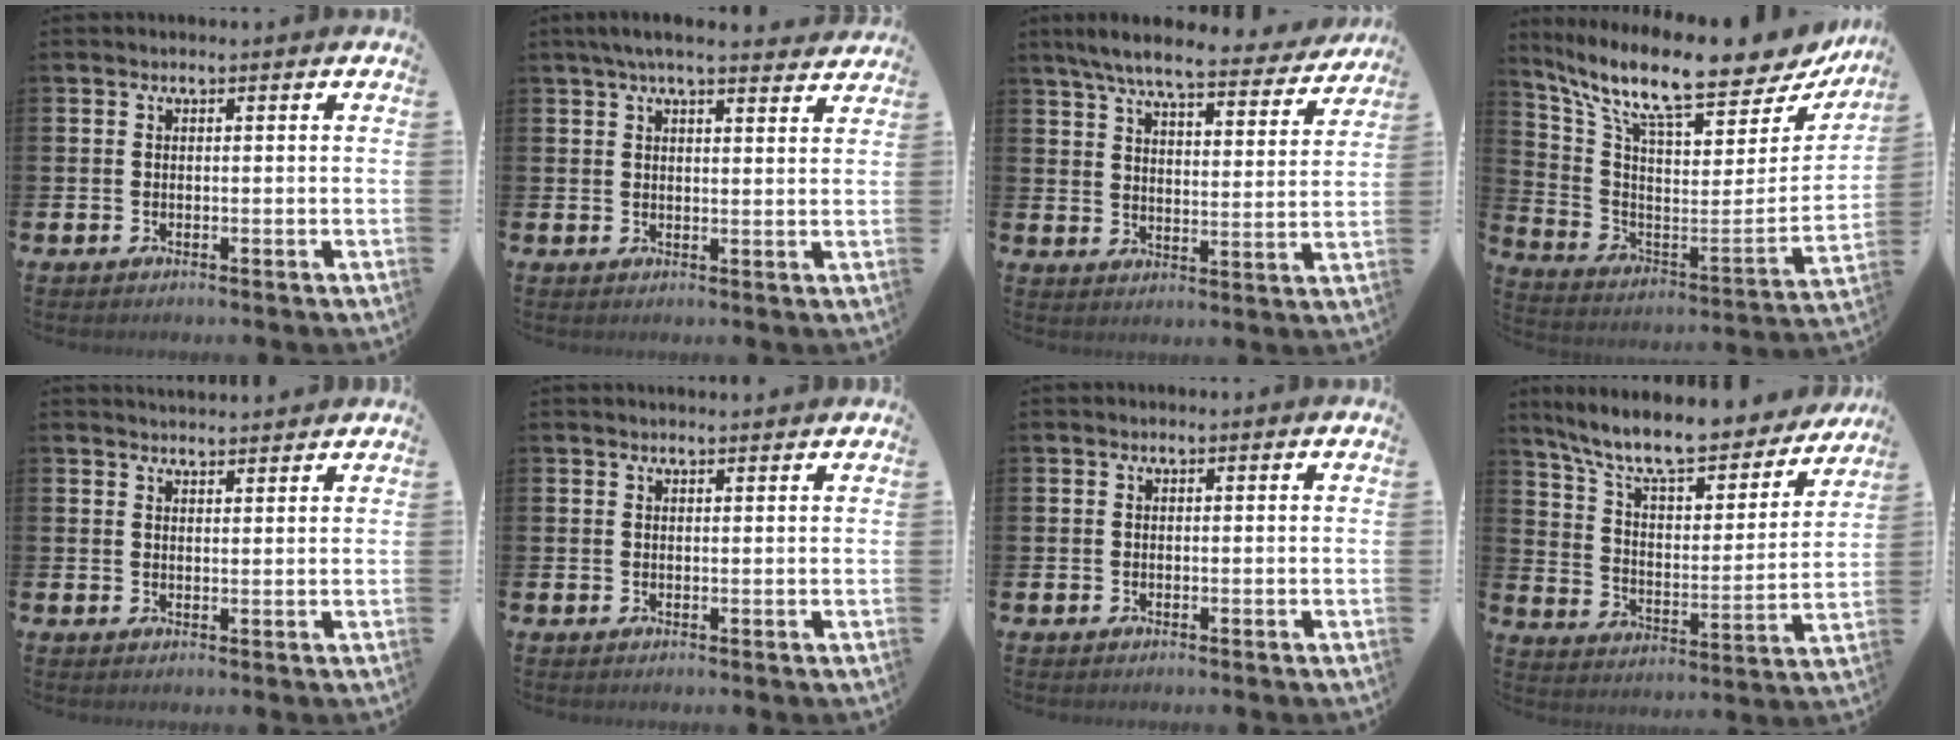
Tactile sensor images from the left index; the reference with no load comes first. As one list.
[{"total": 4.7, "force": [4.3, 0.5, 2.0], "torque": [-0.041, -0.013, 0.075]}, {"total": 7.7, "force": [6.9, 0.8, 3.1], "torque": [-0.076, -0.042, 0.117]}, {"total": 13.1, "force": [10.7, 2.7, 7.1], "torque": [-0.152, -0.085, 0.176]}, {"total": 2.7, "force": [2.7, 0.2, 0.0], "torque": [0.002, -0.016, 0.047]}, {"total": 1.3, "force": [1.3, -0.1, 0.1], "torque": [0.012, -0.009, 0.020]}, {"total": 0.0}, {"total": 11.0, "force": [9.7, 2.6, 4.5], "torque": [-0.112, -0.070, 0.162]}]